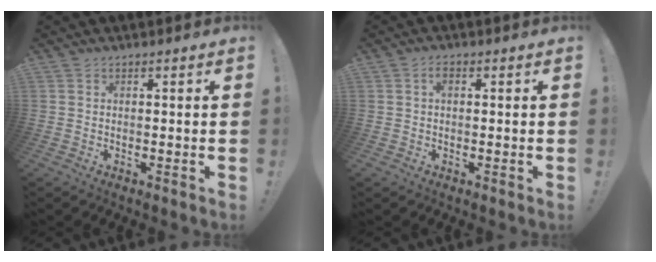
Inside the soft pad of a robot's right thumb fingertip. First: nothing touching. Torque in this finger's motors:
{"motor_torque": [0.05, 0.74, -0.09, 0.03, 0.00]}